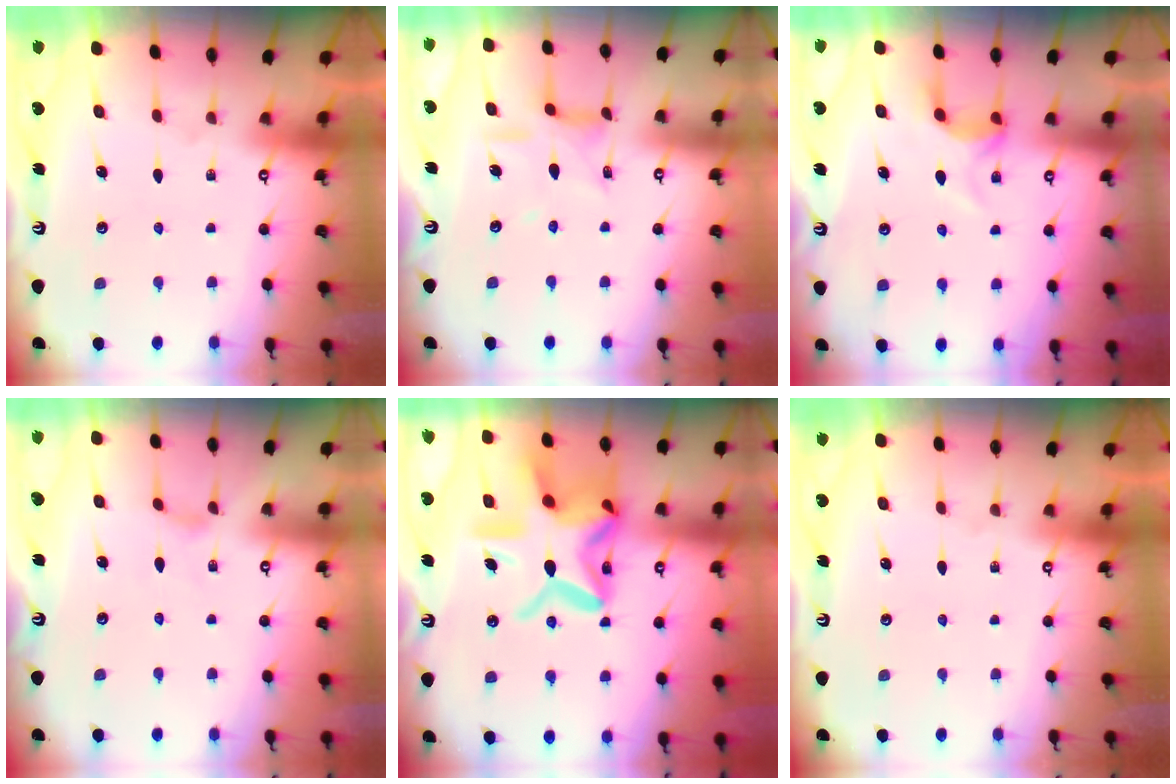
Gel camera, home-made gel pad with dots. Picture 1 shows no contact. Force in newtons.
{"total": 10.3, "press": 10.3, "slide": 0.7}
{"total": 5.3, "press": 5.2, "slide": 1.0}
{"total": 1.1, "press": 1.1, "slide": 0.3}
{"total": 18.3, "press": 18.3, "slide": 1.6}
{"total": 0.0}